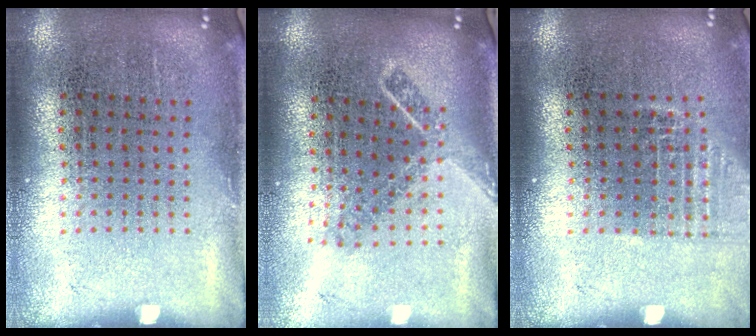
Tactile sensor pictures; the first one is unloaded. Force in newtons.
{"total": 1.8, "press": 1.3, "slide": 1.3}
{"total": 1.1, "press": 1.0, "slide": 0.5}